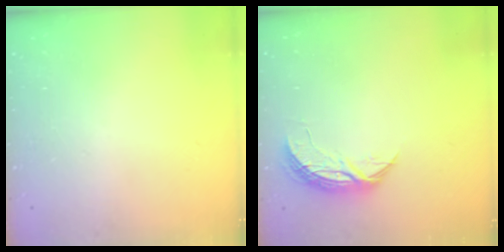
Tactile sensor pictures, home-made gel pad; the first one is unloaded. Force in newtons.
{"total": 7.1, "press": 7.1, "slide": 0.4}